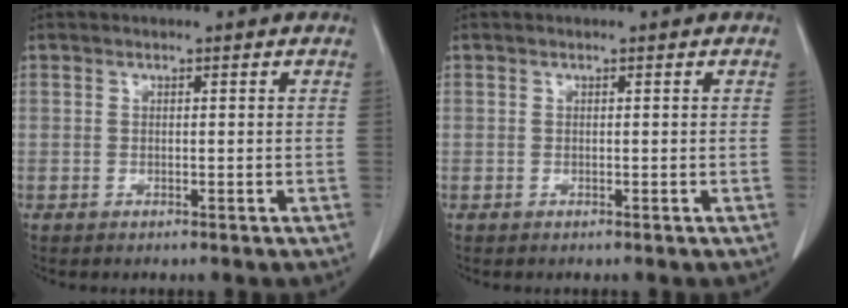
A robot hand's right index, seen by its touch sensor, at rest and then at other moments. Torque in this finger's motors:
{"motor_torque": [0.00, 0.00, 0.00, 0.00]}